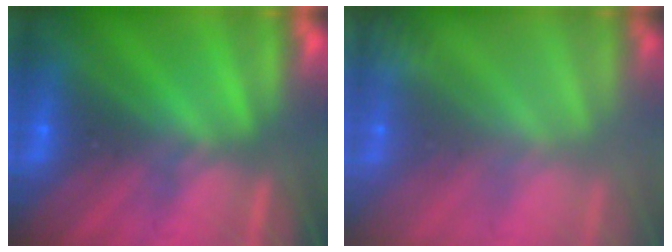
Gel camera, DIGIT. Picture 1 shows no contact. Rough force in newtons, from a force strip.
{"total": 2.4}